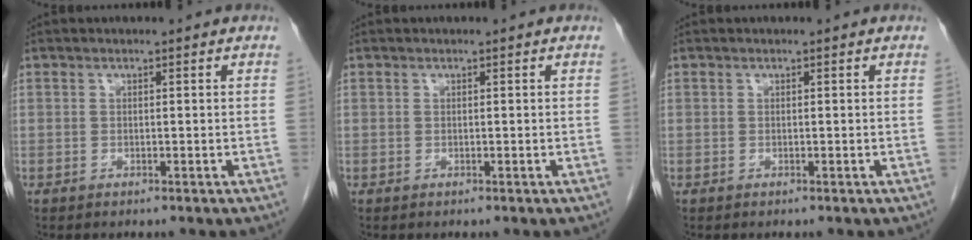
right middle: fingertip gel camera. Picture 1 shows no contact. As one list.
[{"total": 0.0}, {"total": 0.0}]